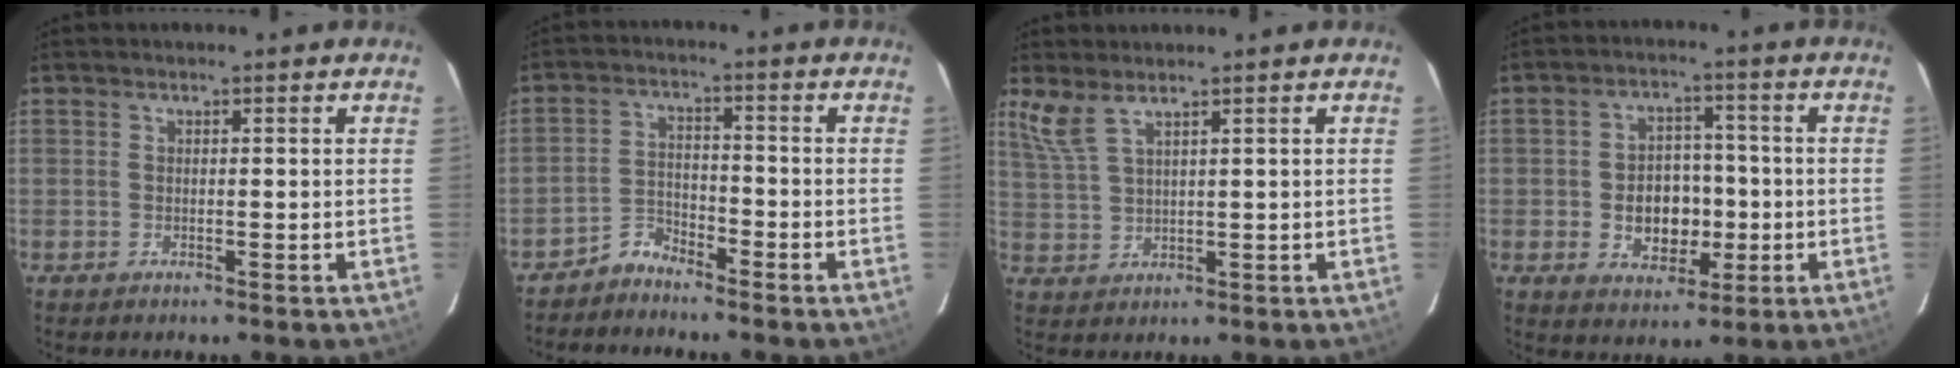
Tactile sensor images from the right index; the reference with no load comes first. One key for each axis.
{"total": 3.8, "fx": -3.5, "fy": 1.4, "fz": 0.0, "tx": 0.001, "ty": 0.015, "tz": -0.067}
{"total": 4.2, "fx": 3.1, "fy": 0.5, "fz": 2.8, "tx": -0.063, "ty": 0.001, "tz": 0.072}
{"total": 8.7, "fx": -1.7, "fy": 6.8, "fz": 5.3, "tx": -0.108, "ty": 0.013, "tz": -0.013}